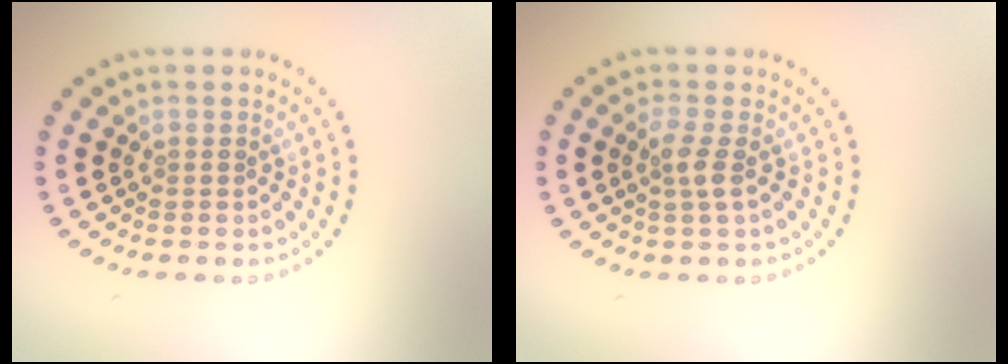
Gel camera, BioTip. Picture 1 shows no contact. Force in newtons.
{"total": 1.7, "press": 1.4, "slide": 1.0}